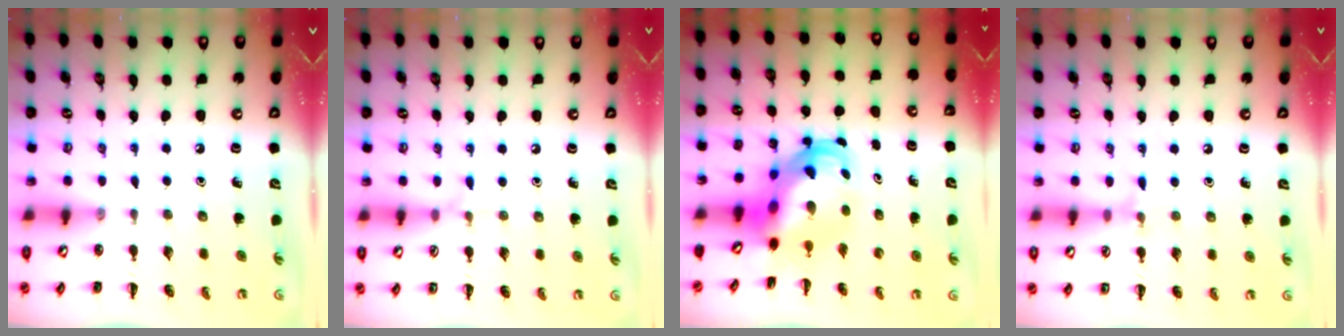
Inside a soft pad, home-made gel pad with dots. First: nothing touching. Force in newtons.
{"total": 4.5, "press": 4.2, "slide": 1.5}
{"total": 6.3, "press": 6.1, "slide": 1.8}
{"total": 5.7, "press": 5.4, "slide": 1.9}